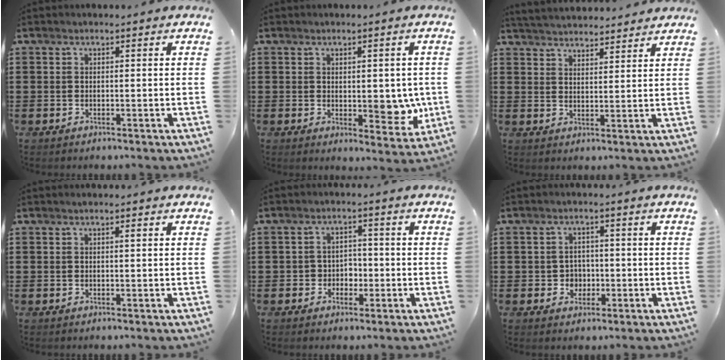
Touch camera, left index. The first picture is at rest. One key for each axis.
{"total": 5.8, "fx": -0.2, "fy": 3.1, "fz": 4.9, "tx": -0.063, "ty": 0.000, "tz": -0.003}
{"total": 3.9, "fx": 3.9, "fy": 0.2, "fz": 0.3, "tx": -0.019, "ty": -0.014, "tz": 0.071}
{"total": 0.7, "fx": 0.3, "fy": 0.1, "fz": 0.6, "tx": -0.013, "ty": 0.000, "tz": 0.005}
{"total": 3.1, "fx": -1.1, "fy": 2.6, "fz": 1.1, "tx": -0.031, "ty": 0.006, "tz": -0.028}
{"total": 2.7, "fx": -0.6, "fy": 2.5, "fz": 0.9, "tx": -0.028, "ty": 0.004, "tz": -0.016}